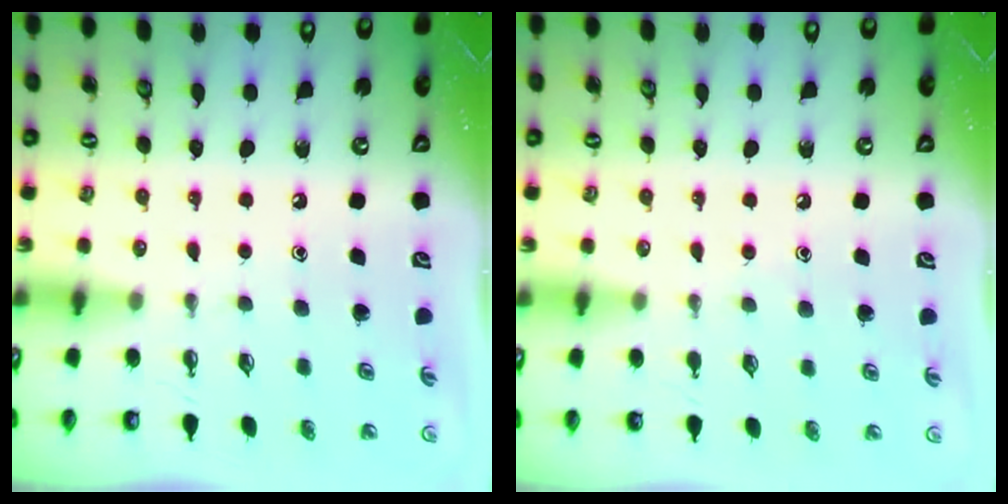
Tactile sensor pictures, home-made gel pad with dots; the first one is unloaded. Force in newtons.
{"total": 2.7, "press": 2.6, "slide": 0.3}